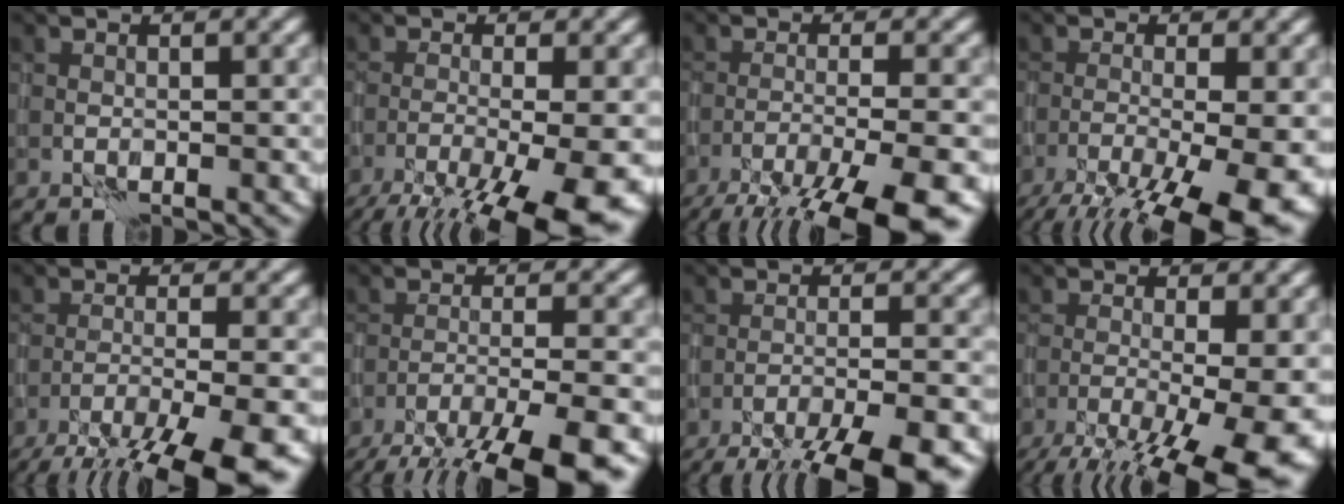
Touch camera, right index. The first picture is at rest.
{"total": 11.0, "force": [-6.2, 2.4, 8.8], "torque": [-0.134, -0.010, -0.096]}
{"total": 10.7, "force": [-7.5, 1.7, 7.4], "torque": [-0.111, -0.017, -0.115]}
{"total": 12.3, "force": [-6.5, 3.3, 9.9], "torque": [-0.145, -0.013, -0.096]}
{"total": 10.9, "force": [-8.0, 1.8, 7.2], "torque": [-0.112, -0.019, -0.119]}
{"total": 9.5, "force": [-7.0, 1.4, 6.2], "torque": [-0.087, -0.007, -0.112]}
{"total": 11.1, "force": [-8.9, 1.9, 6.4], "torque": [-0.093, -0.014, -0.121]}
{"total": 12.9, "force": [-5.7, 3.9, 10.9], "torque": [-0.155, -0.012, -0.081]}